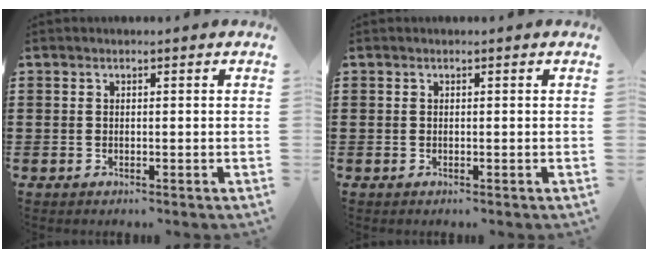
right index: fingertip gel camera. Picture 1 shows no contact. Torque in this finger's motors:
{"motor_torque": [-0.07, 0.02, 0.00, 0.00]}